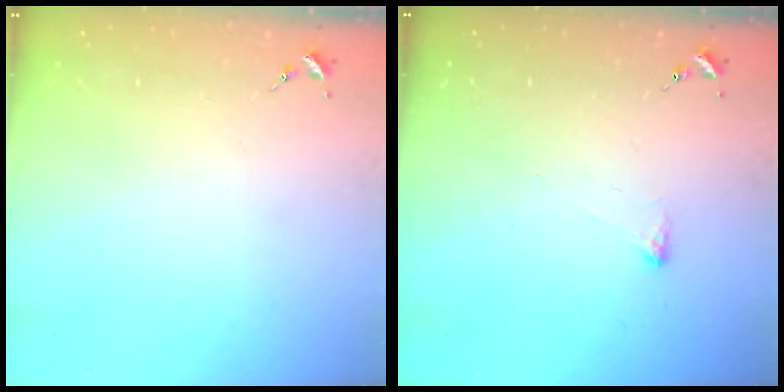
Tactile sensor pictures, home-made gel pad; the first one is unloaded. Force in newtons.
{"total": 2.4, "press": 2.4, "slide": 0.5}